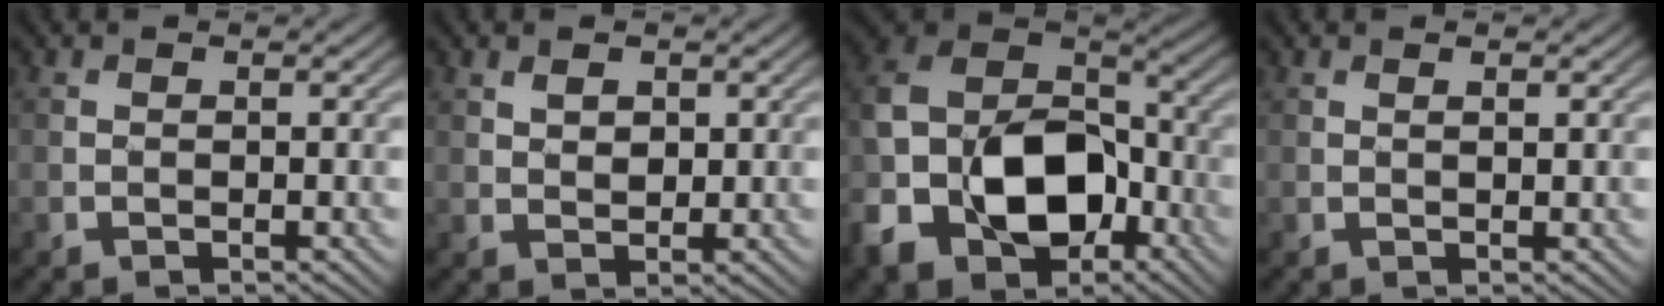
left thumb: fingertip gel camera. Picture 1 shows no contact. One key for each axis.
{"total": 2.0, "fx": 1.0, "fy": 1.3, "fz": 1.1, "tx": -0.024, "ty": -0.004, "tz": 0.023}
{"total": 15.1, "fx": -6.3, "fy": 10.1, "fz": 9.3, "tx": -0.199, "ty": -0.021, "tz": -0.130}
{"total": 0.7, "fx": 0.4, "fy": 0.1, "fz": 0.5, "tx": -0.009, "ty": 0.001, "tz": 0.008}